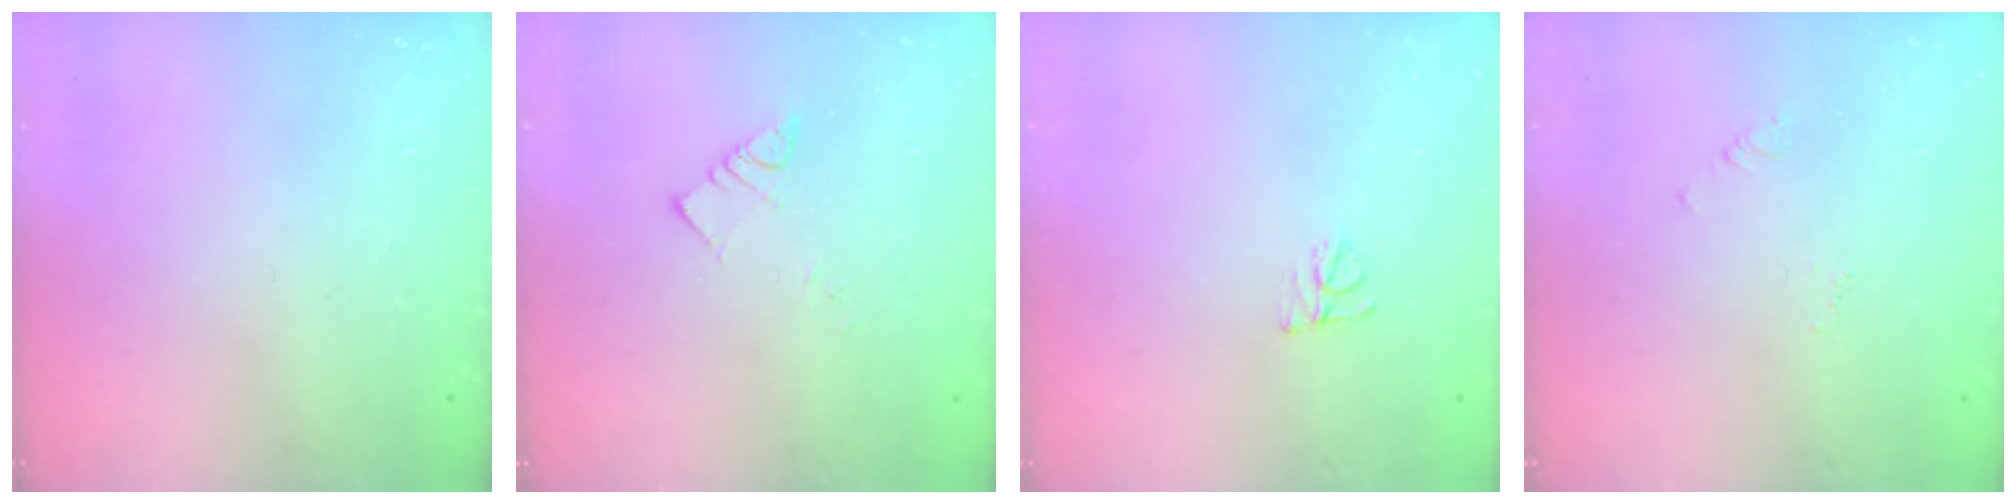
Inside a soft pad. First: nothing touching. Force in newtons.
{"total": 4.0, "press": 4.0, "slide": 0.1}
{"total": 5.6, "press": 5.5, "slide": 0.6}
{"total": 2.7, "press": 2.7, "slide": 0.2}